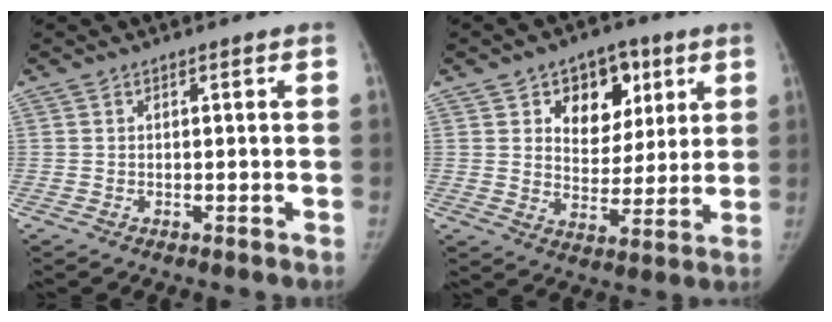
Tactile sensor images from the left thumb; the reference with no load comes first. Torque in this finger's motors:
{"motor_torque": [0.43, 0.49, 0.12, 0.31, 0.01]}